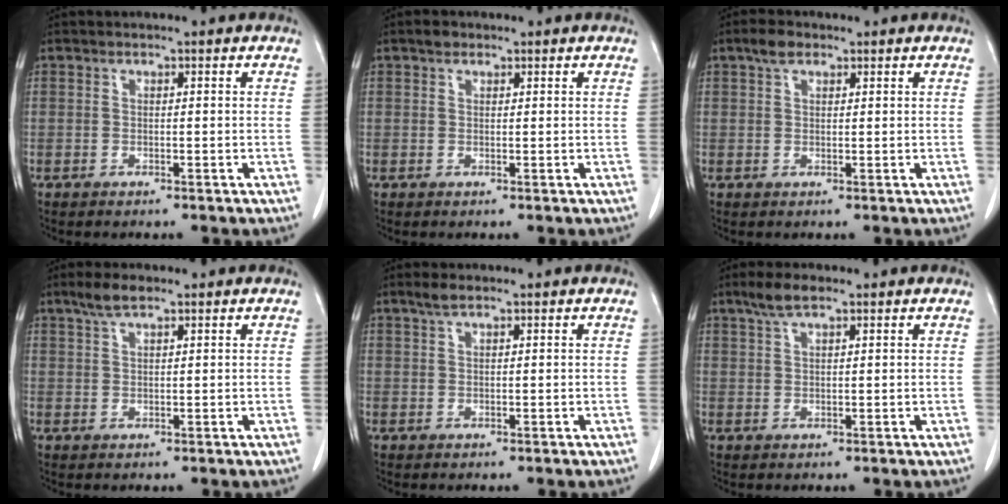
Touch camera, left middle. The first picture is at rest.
{"total": 1.2, "force": [0.9, 0.7, 0.4], "torque": [-0.011, 0.004, 0.012]}
{"total": 2.4, "force": [1.6, 1.2, 1.4], "torque": [-0.030, 0.008, 0.029]}
{"total": 3.2, "force": [2.4, 0.6, 2.1], "torque": [-0.049, 0.008, 0.048]}
{"total": 1.8, "force": [1.4, 0.3, 1.1], "torque": [-0.030, 0.006, 0.028]}
{"total": 3.5, "force": [2.5, 0.7, 2.3], "torque": [-0.055, 0.009, 0.051]}